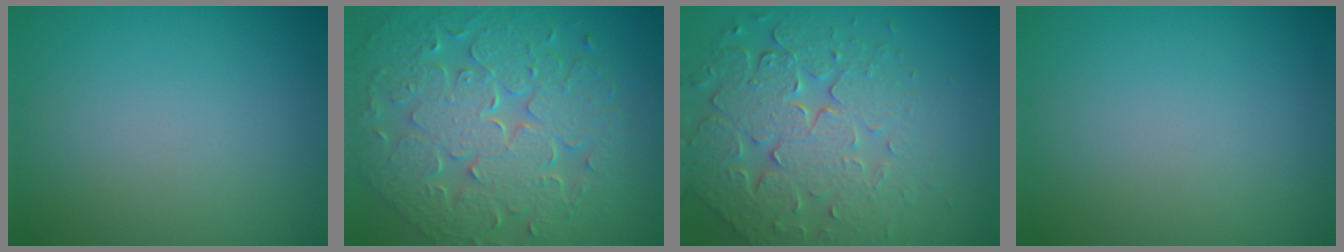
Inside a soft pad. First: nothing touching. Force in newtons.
{"total": 9.2, "press": 6.6, "slide": 6.3}
{"total": 8.0, "press": 5.8, "slide": 5.5}
{"total": 0.0}